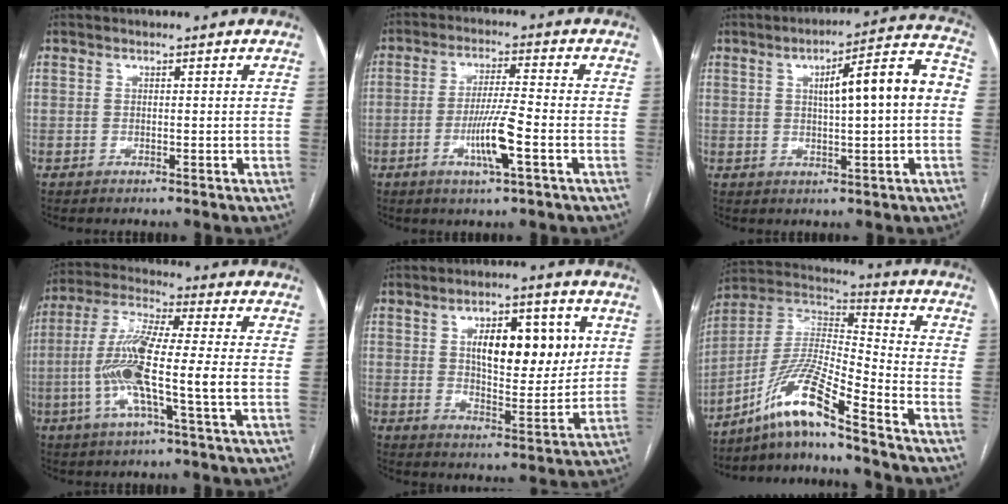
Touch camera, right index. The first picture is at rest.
{"total": 7.7, "force": [-2.8, 0.1, 7.1], "torque": [-0.136, -0.007, -0.052]}
{"total": 12.0, "force": [1.0, 1.3, 11.9], "torque": [-0.165, 0.035, 0.013]}
{"total": 12.9, "force": [-2.6, 0.4, 12.6], "torque": [-0.256, 0.004, -0.058]}
{"total": 13.3, "force": [3.7, 5.1, 11.7], "torque": [-0.173, 0.009, 0.062]}
{"total": 12.0, "force": [-9.1, -1.0, 7.8], "torque": [-0.157, 0.006, -0.173]}